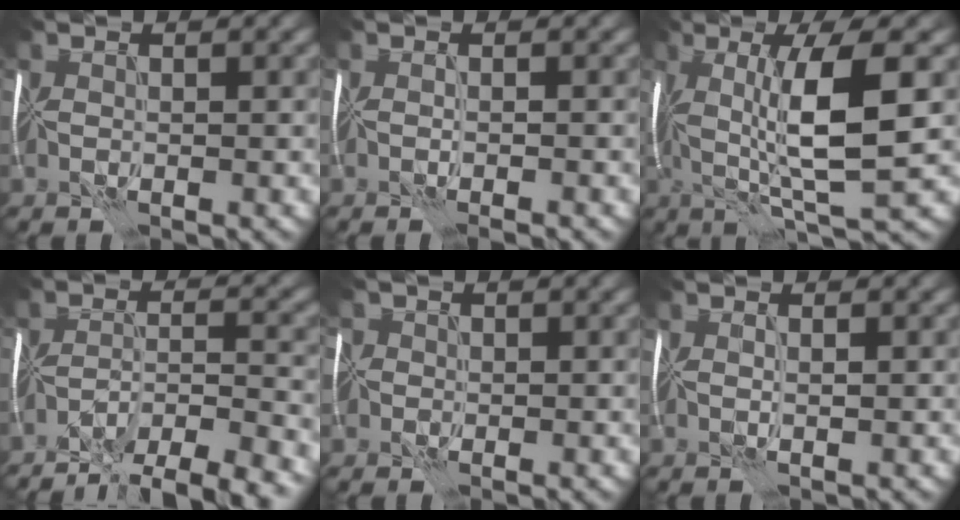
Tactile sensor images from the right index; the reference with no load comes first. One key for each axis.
{"total": 1.2, "fx": -0.8, "fy": 0.0, "fz": 0.9, "tx": -0.005, "ty": -0.004, "tz": -0.011}
{"total": 8.7, "fx": 0.5, "fy": 1.5, "fz": 8.5, "tx": -0.148, "ty": 0.002, "tz": 0.013}
{"total": 8.0, "fx": -6.8, "fy": 1.5, "fz": 4.0, "tx": -0.052, "ty": -0.004, "tz": -0.103}
{"total": 3.0, "fx": 0.0, "fy": 2.8, "fz": 1.1, "tx": -0.015, "ty": 0.021, "tz": -0.023}
{"total": 0.6, "fx": 0.2, "fy": -0.1, "fz": 0.6, "tx": -0.009, "ty": 0.001, "tz": 0.003}